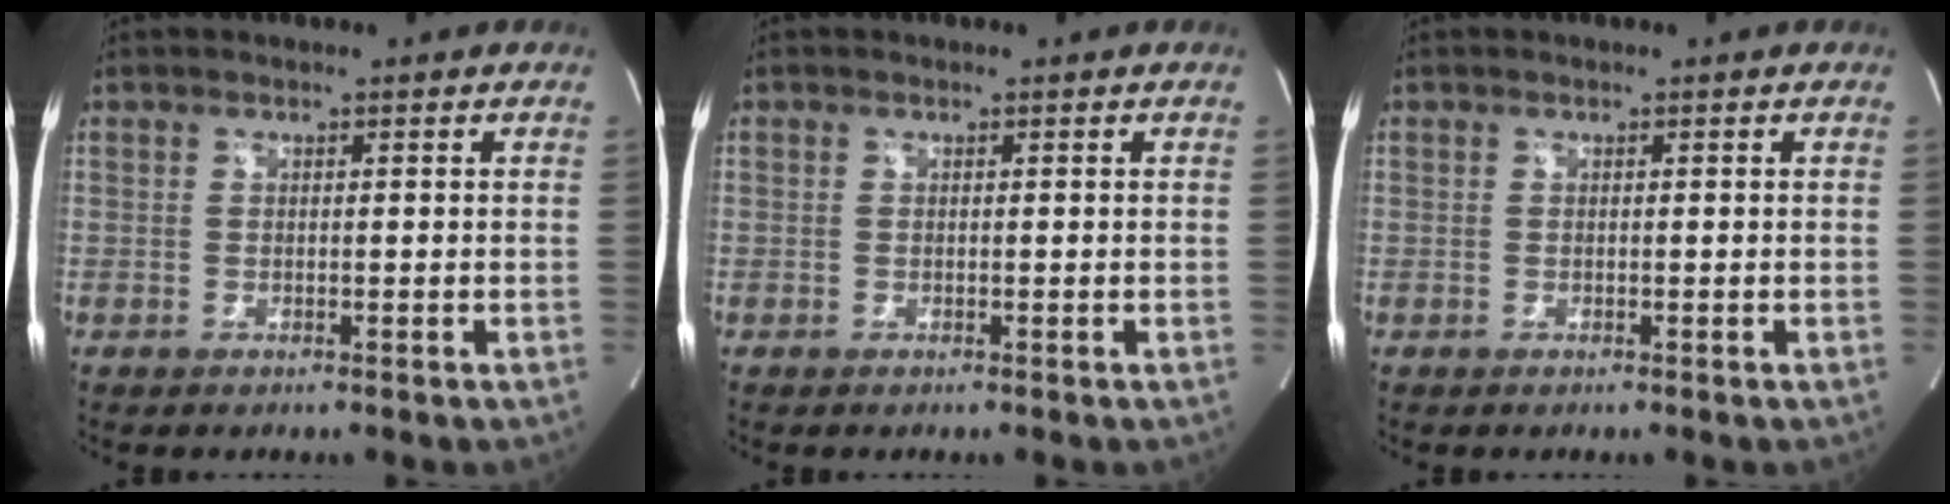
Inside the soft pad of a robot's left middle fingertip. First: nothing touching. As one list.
[{"total": 0.0}, {"total": 0.0}]